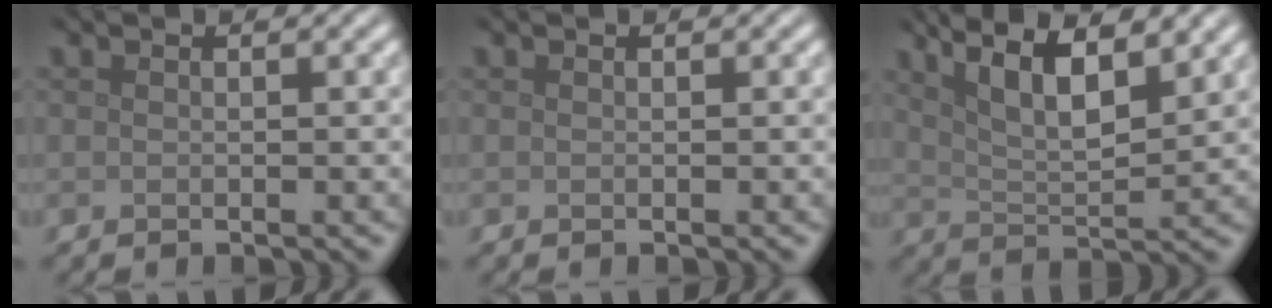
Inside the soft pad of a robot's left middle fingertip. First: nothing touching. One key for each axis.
{"total": 0.0}
{"total": 8.0, "fx": 5.2, "fy": 2.4, "fz": 5.7, "tx": -0.084, "ty": 0.020, "tz": 0.064}